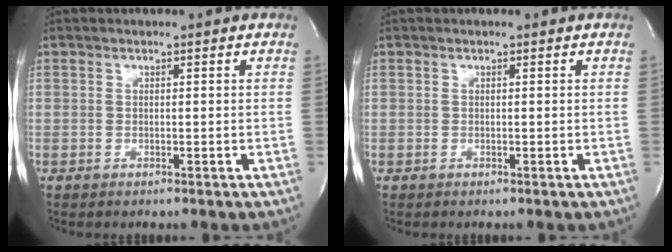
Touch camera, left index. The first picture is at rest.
{"total": 0.0}